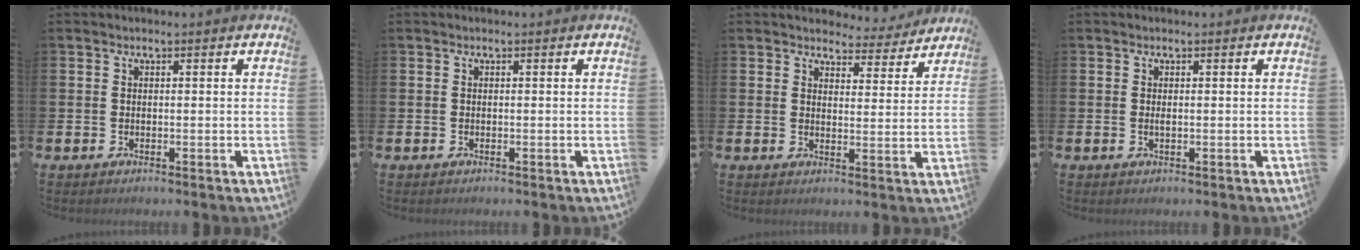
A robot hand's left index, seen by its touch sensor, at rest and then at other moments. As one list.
[{"total": 0.0}, {"total": 4.1, "force": [3.9, 1.4, 0.0], "torque": [0.002, -0.033, 0.063]}, {"total": 0.6, "force": [0.1, 0.1, 0.5], "torque": [-0.009, -0.001, 0.001]}]